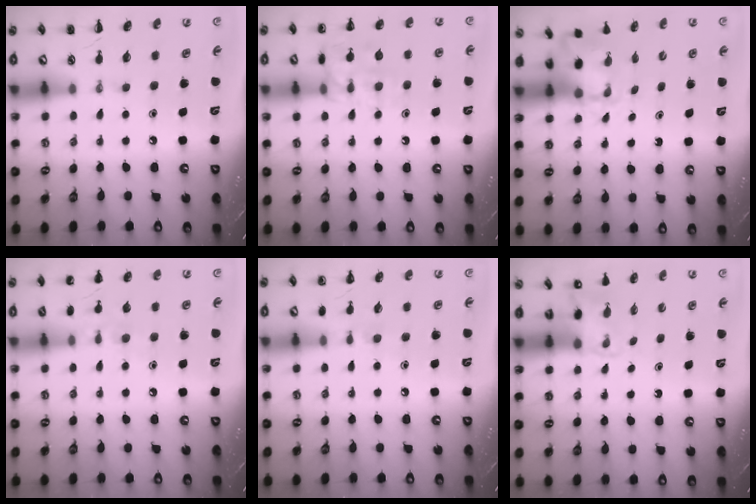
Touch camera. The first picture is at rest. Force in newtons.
{"total": 12.6, "press": 12.6, "slide": 0.6}
{"total": 2.1, "press": 2.0, "slide": 0.7}
{"total": 7.9, "press": 7.7, "slide": 1.6}
{"total": 5.8, "press": 5.5, "slide": 1.8}
{"total": 2.5, "press": 2.3, "slide": 1.0}